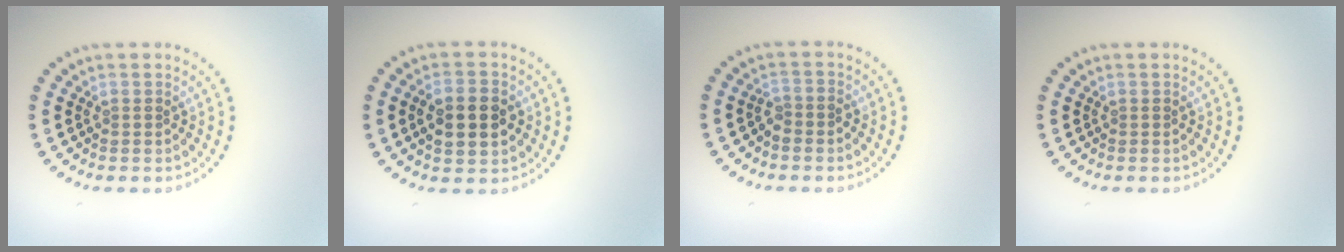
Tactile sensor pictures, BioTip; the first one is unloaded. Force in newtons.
{"total": 4.6, "press": 4.6, "slide": 0.1}
{"total": 1.3, "press": 1.1, "slide": 0.7}
{"total": 0.0}